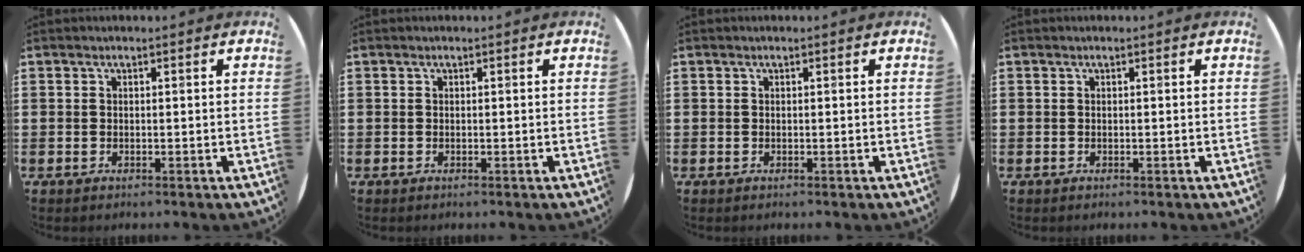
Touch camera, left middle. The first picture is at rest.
{"total": 0.0}
{"total": 0.0}
{"total": 0.0}